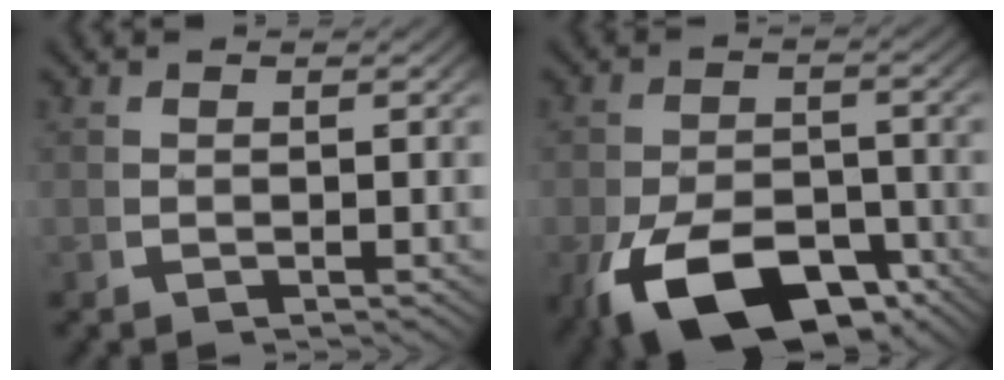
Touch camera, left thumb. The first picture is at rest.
{"total": 9.5, "force": [-5.2, 5.4, 5.9], "torque": [-0.107, -0.044, -0.066]}